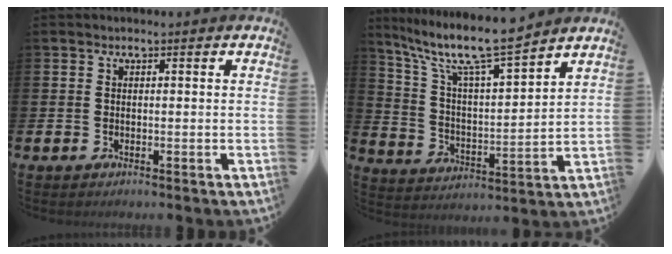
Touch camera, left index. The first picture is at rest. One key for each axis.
{"total": 10.8, "fx": 9.4, "fy": 1.5, "fz": 5.1, "tx": -0.131, "ty": -0.054, "tz": 0.163}